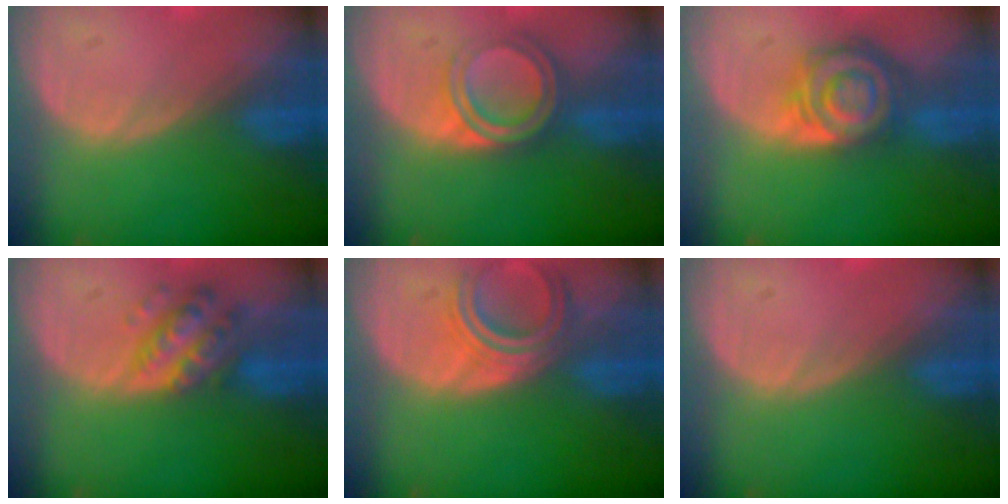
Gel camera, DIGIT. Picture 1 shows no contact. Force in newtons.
{"total": 5.7, "press": 5.0, "slide": 2.8}
{"total": 8.2, "press": 7.1, "slide": 4.1}
{"total": 6.4, "press": 5.7, "slide": 2.9}
{"total": 5.1, "press": 5.0, "slide": 0.5}
{"total": 0.0}